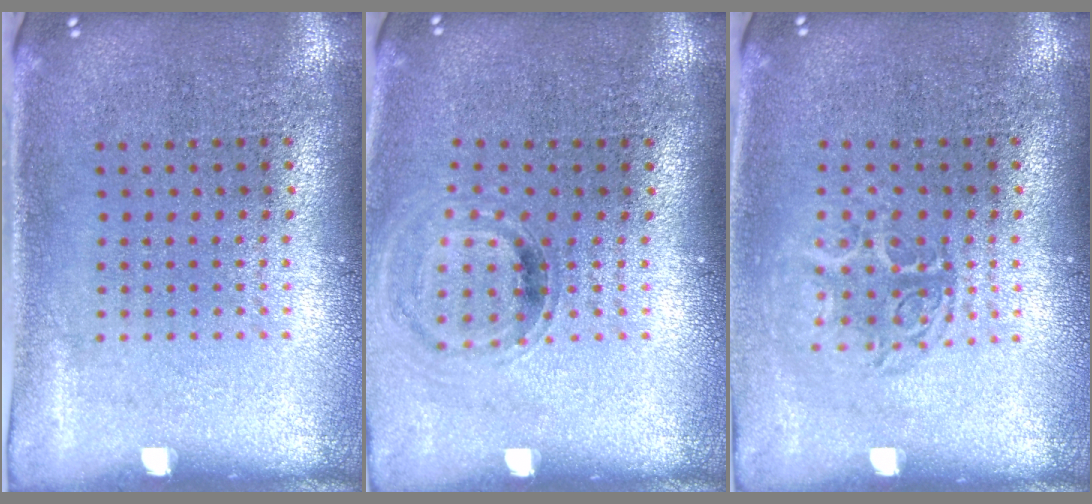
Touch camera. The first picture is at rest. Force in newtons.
{"total": 0.8, "press": 0.8, "slide": 0.1}
{"total": 1.4, "press": 1.1, "slide": 0.7}